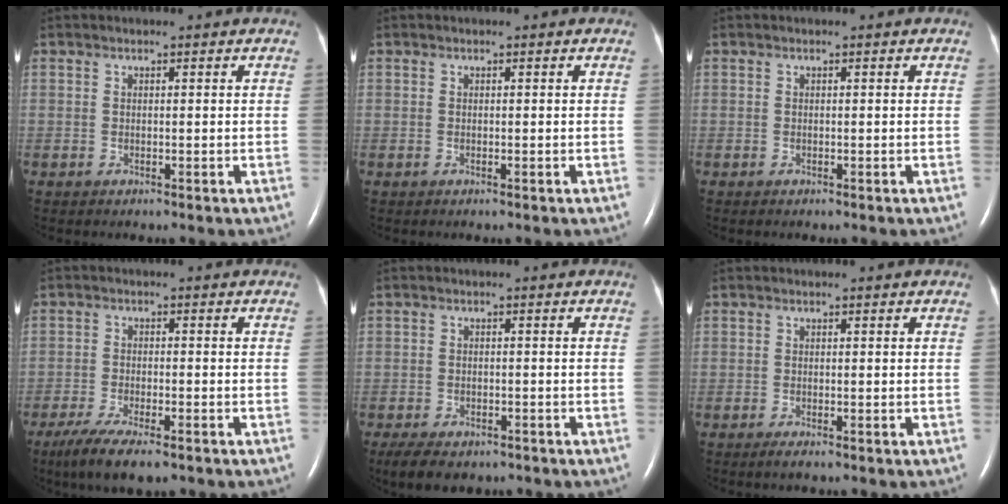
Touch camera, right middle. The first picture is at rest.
{"total": 0.0}
{"total": 0.0}
{"total": 8.7, "force": [-6.2, 2.1, 5.8], "torque": [-0.101, -0.019, -0.097]}
{"total": 7.6, "force": [-5.7, 3.5, 3.6], "torque": [-0.057, -0.006, -0.078]}
{"total": 1.0, "force": [-0.7, 0.1, 0.7], "torque": [-0.020, -0.004, -0.012]}